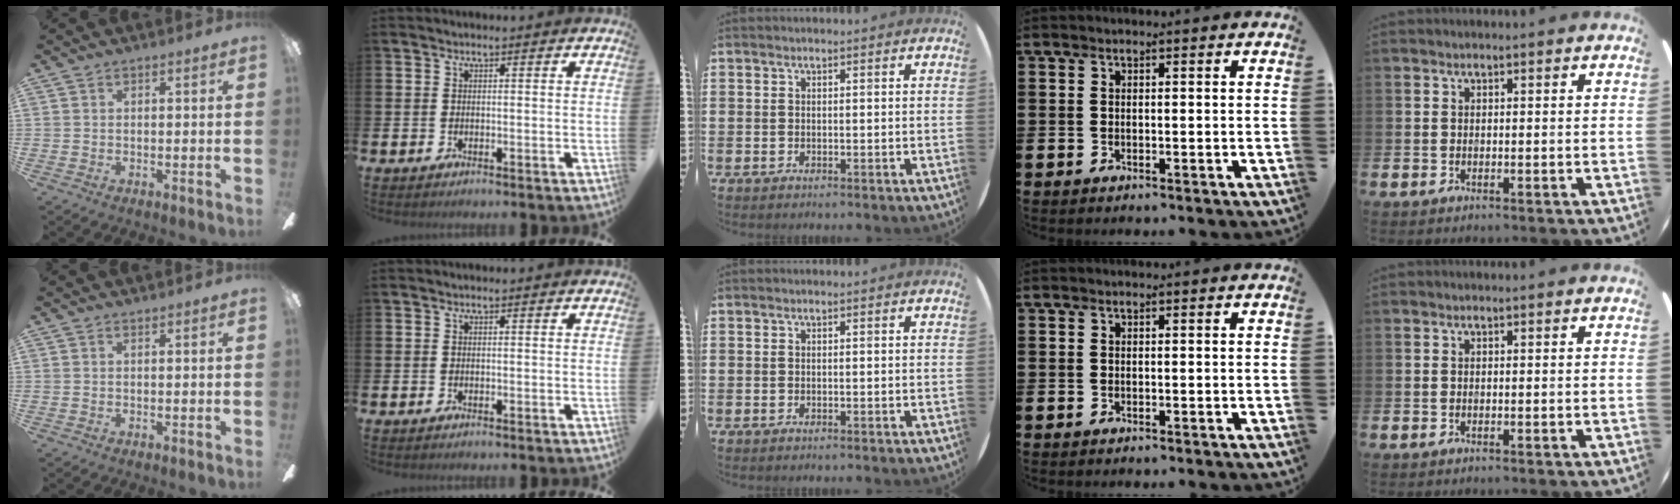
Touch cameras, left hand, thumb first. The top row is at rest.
{}